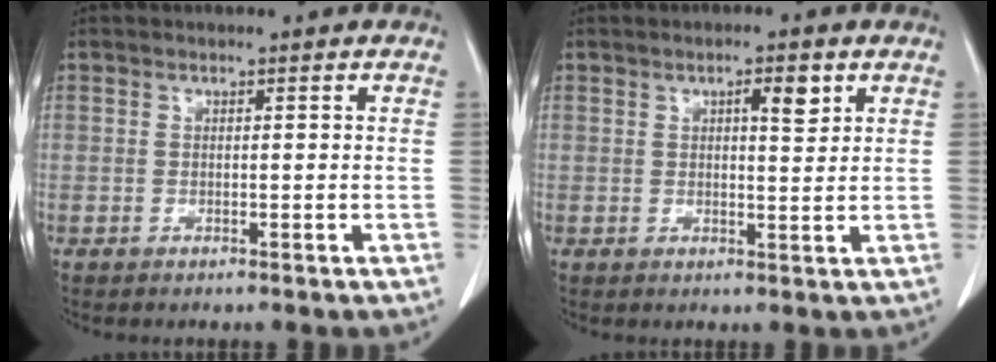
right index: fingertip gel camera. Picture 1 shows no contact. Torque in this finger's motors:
{"motor_torque": [0.24, 0.24, 0.05, 0.04]}